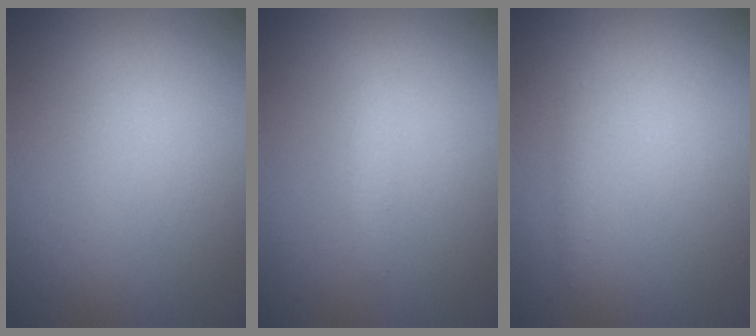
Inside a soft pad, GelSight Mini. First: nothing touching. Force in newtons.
{"total": 0.9, "press": 0.9, "slide": 0.0}
{"total": 0.5, "press": 0.5, "slide": 0.0}